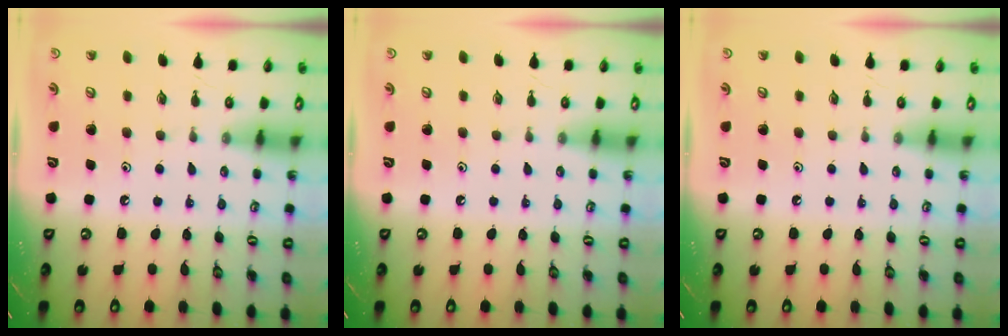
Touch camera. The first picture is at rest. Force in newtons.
{"total": 0.0}
{"total": 0.0}